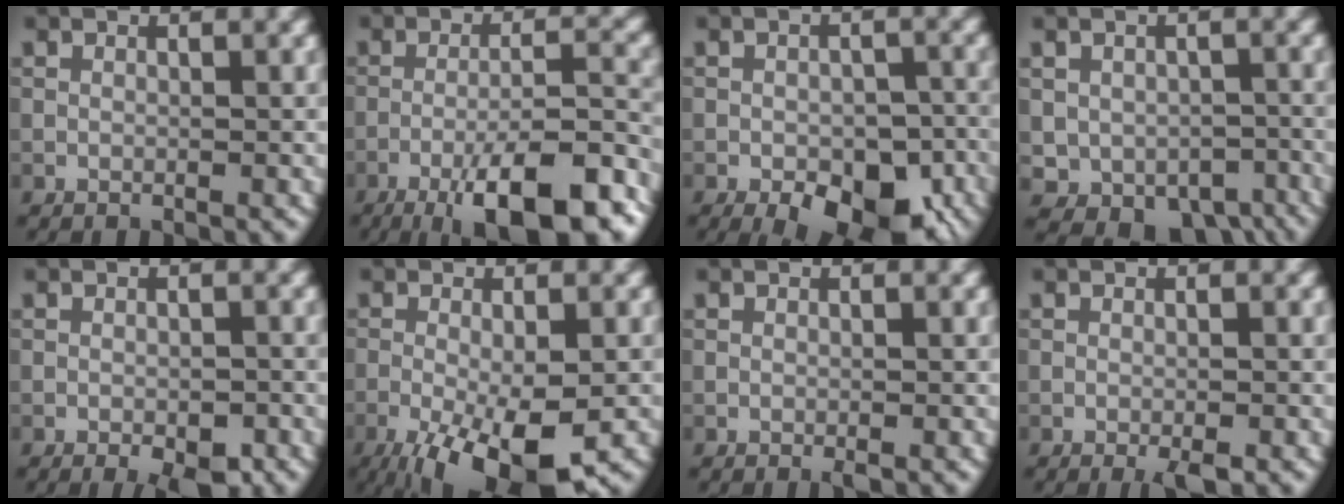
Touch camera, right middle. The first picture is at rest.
{"total": 11.6, "force": [-7.0, 2.6, 8.8], "torque": [-0.137, 0.002, -0.110]}
{"total": 8.8, "force": [-4.6, 4.2, 6.3], "torque": [-0.088, -0.015, -0.058]}
{"total": 5.5, "force": [-2.1, 4.2, 2.7], "torque": [-0.036, -0.028, -0.020]}
{"total": 3.1, "force": [-1.8, 1.1, 2.2], "torque": [-0.028, -0.002, -0.023]}
{"total": 8.3, "force": [-3.9, 2.4, 6.9], "torque": [-0.123, -0.016, -0.059]}
{"total": 0.5, "force": [-0.3, 0.0, 0.4], "torque": [-0.006, -0.003, -0.005]}
{"total": 1.8, "force": [-1.1, 0.3, 1.4], "torque": [-0.021, -0.003, -0.017]}